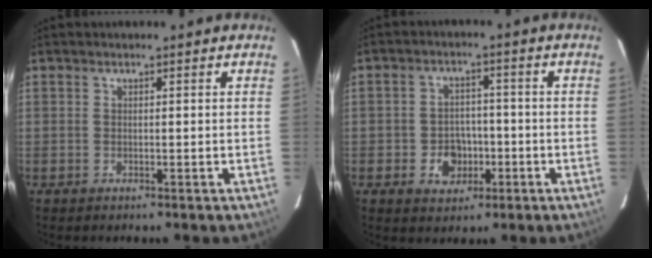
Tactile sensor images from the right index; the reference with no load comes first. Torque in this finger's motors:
{"motor_torque": [0.07, -0.04, 0.08, 0.01]}